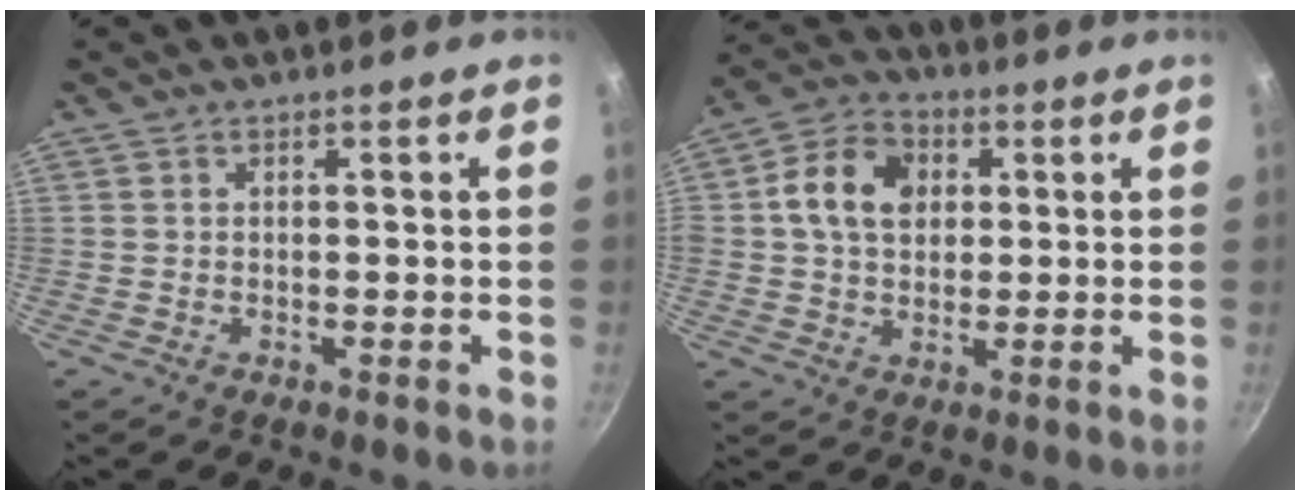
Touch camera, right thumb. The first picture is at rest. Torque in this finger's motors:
{"motor_torque": [0.06, 1.79, 0.88, 0.19, 0.28]}